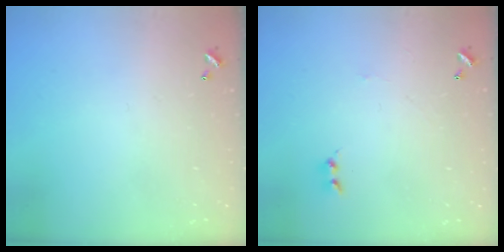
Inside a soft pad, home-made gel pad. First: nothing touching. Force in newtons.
{"total": 0.0}